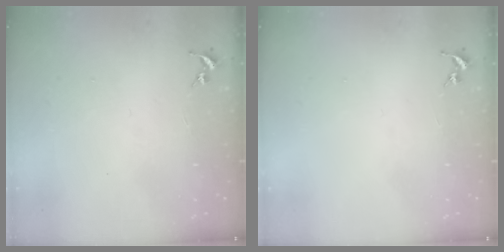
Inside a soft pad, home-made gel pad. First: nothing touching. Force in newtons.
{"total": 0.0}